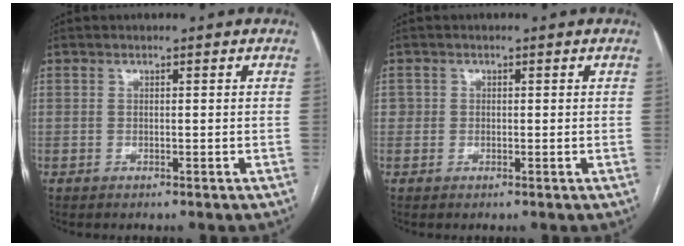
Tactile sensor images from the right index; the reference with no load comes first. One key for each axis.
{"total": 1.2, "fx": 0.1, "fy": 1.2, "fz": 0.2, "tx": 0.008, "ty": 0.006, "tz": -0.001}